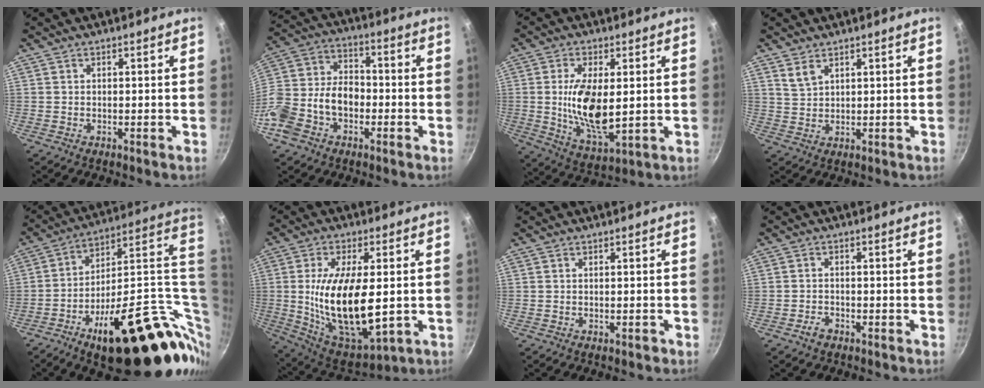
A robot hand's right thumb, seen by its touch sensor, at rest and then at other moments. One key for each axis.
{"total": 16.5, "fx": -4.7, "fy": 11.6, "fz": 10.8, "tx": -0.189, "ty": 0.053, "tz": -0.096}
{"total": 13.1, "fx": 0.8, "fy": 5.8, "fz": 11.7, "tx": -0.215, "ty": -0.015, "tz": 0.022}
{"total": 3.3, "fx": 2.2, "fy": 1.7, "fz": 1.7, "tx": -0.032, "ty": -0.011, "tz": 0.047}
{"total": 32.8, "fx": -1.9, "fy": 14.5, "fz": 29.4, "tx": -0.382, "ty": 0.006, "tz": -0.012}
{"total": 20.6, "fx": -0.8, "fy": 9.2, "fz": 18.4, "tx": -0.324, "ty": -0.008, "tz": 0.003}
{"total": 0.6, "fx": -0.3, "fy": 0.2, "fz": 0.4, "tx": -0.005, "ty": 0.005, "tz": -0.004}
{"total": 2.1, "fx": -1.5, "fy": 1.2, "fz": 0.9, "tx": -0.016, "ty": 0.015, "tz": -0.027}